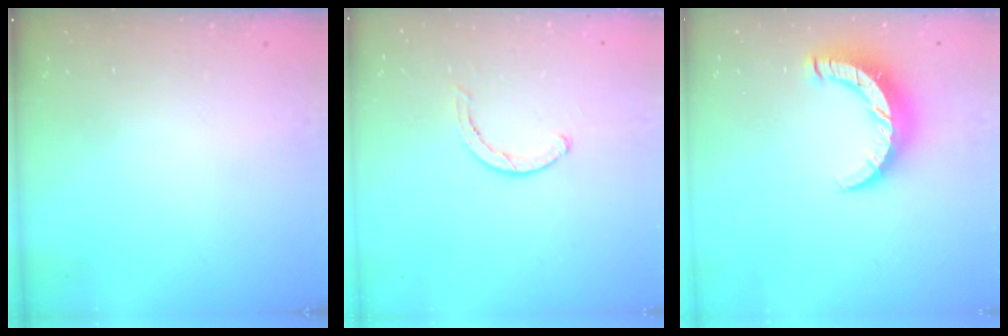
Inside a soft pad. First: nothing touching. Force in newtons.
{"total": 2.8, "press": 2.8, "slide": 0.2}
{"total": 9.7, "press": 9.7, "slide": 0.2}